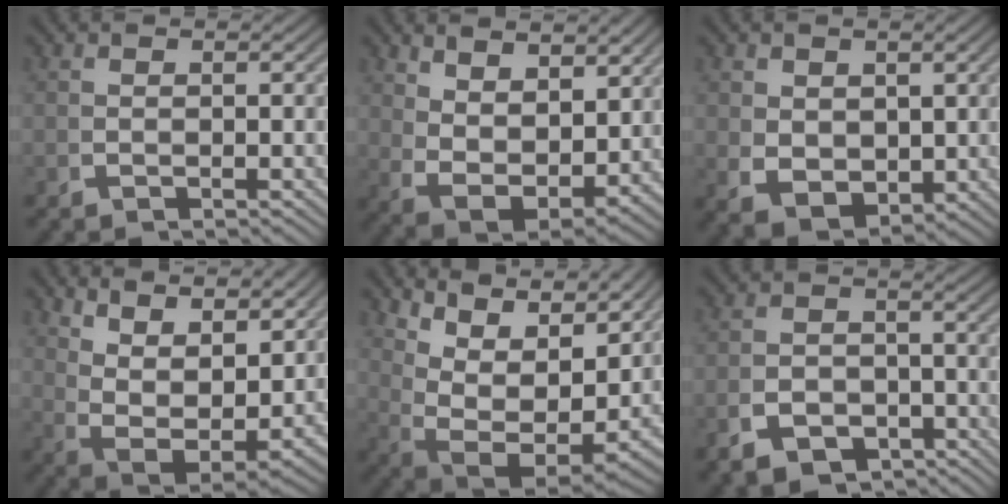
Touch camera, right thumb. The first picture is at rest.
{"total": 8.3, "force": [0.0, 5.9, 5.8], "torque": [-0.139, -0.049, 0.023]}
{"total": 5.2, "force": [0.0, 3.9, 3.4], "torque": [-0.082, -0.032, 0.027]}
{"total": 10.2, "force": [1.3, 6.5, 7.7], "torque": [-0.169, -0.049, 0.043]}
{"total": 13.8, "force": [1.8, 8.8, 10.5], "torque": [-0.214, -0.052, 0.050]}
{"total": 7.1, "force": [-4.4, 5.1, 2.4], "torque": [-0.033, -0.030, -0.061]}